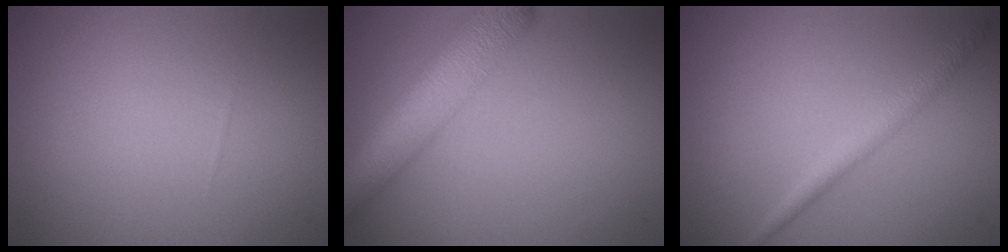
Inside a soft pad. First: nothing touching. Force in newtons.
{"total": 7.4, "press": 7.4, "slide": 0.4}
{"total": 2.0, "press": 2.0, "slide": 0.0}